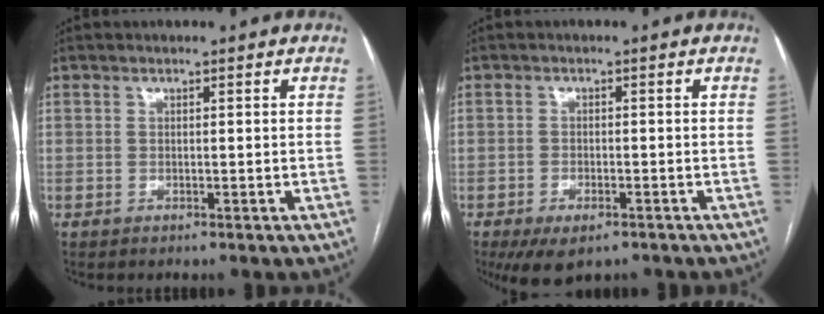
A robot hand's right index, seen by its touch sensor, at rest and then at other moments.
{"total": 5.9, "force": [-4.0, 2.6, 3.5], "torque": [-0.057, -0.007, -0.060]}